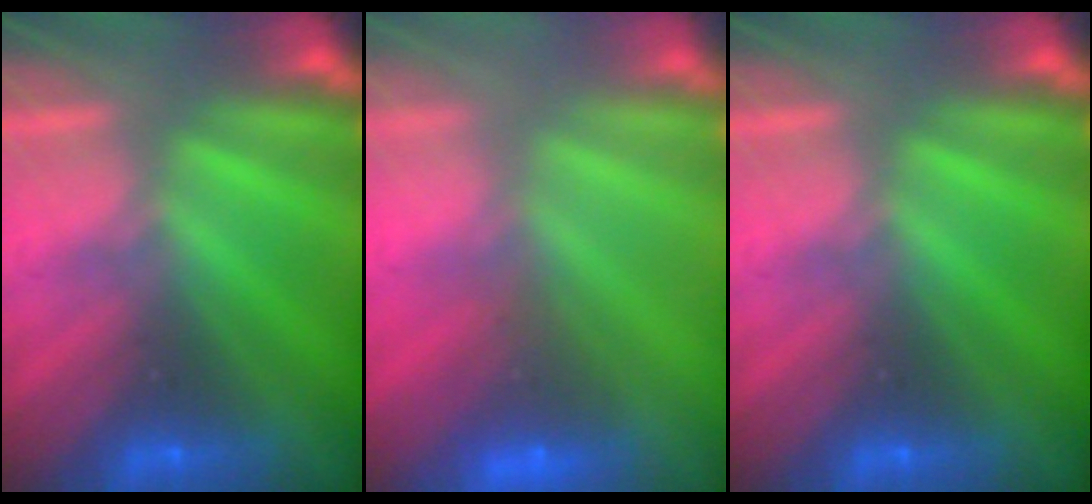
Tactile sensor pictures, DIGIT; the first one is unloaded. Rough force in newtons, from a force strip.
{"total": 8.5}
{"total": 0.0}